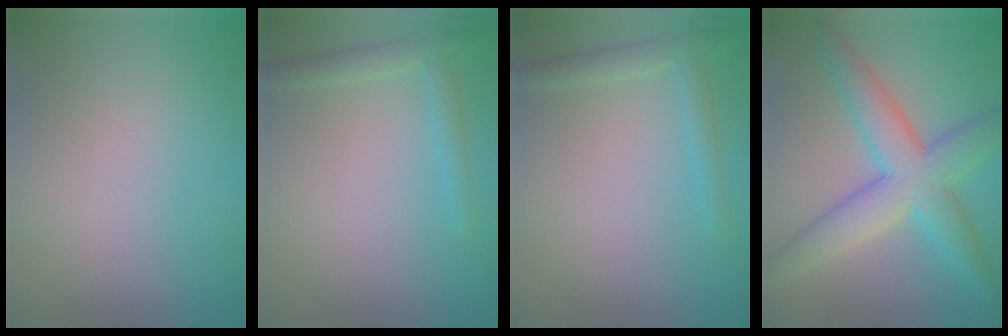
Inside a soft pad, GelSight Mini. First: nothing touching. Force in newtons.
{"total": 2.0, "press": 2.0, "slide": 0.1}
{"total": 2.0, "press": 2.0, "slide": 0.1}
{"total": 7.2, "press": 7.2, "slide": 0.0}